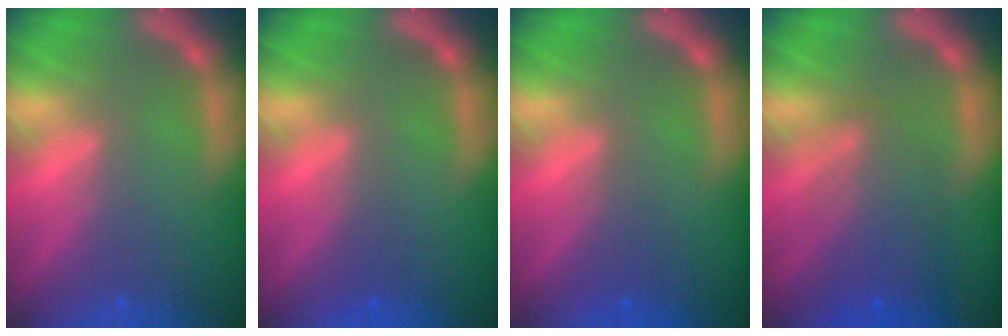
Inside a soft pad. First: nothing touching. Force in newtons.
{"total": 1.0}
{"total": 1.5}
{"total": 5.6}